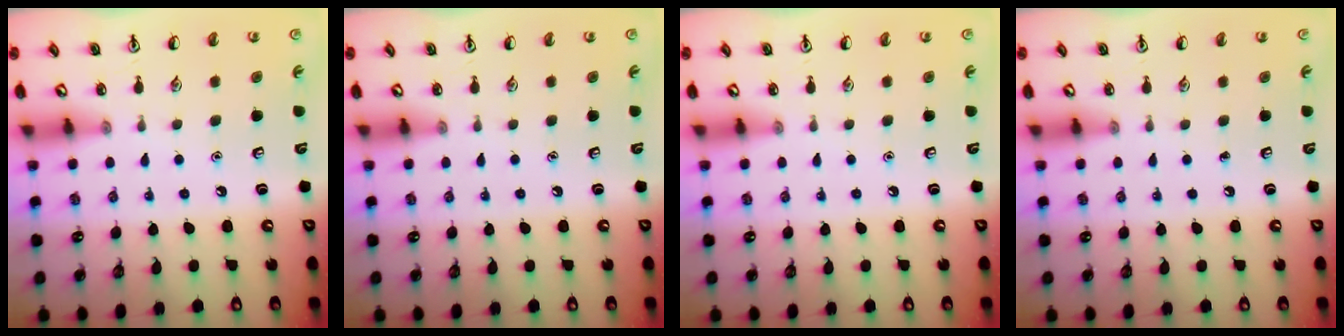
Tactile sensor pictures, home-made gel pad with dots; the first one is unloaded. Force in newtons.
{"total": 0.0}
{"total": 0.0}
{"total": 0.0}